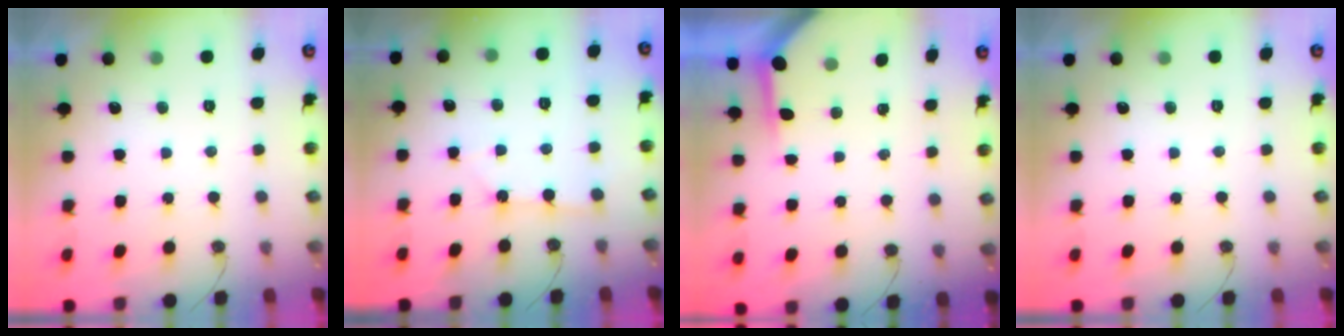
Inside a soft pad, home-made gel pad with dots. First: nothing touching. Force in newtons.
{"total": 2.4, "press": 2.4, "slide": 0.3}
{"total": 3.8, "press": 3.8, "slide": 0.4}
{"total": 0.0}